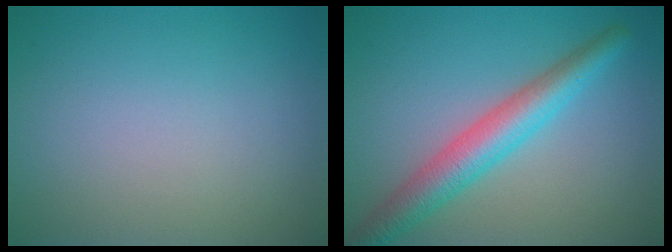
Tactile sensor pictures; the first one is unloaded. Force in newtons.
{"total": 5.1, "press": 5.1, "slide": 0.1}